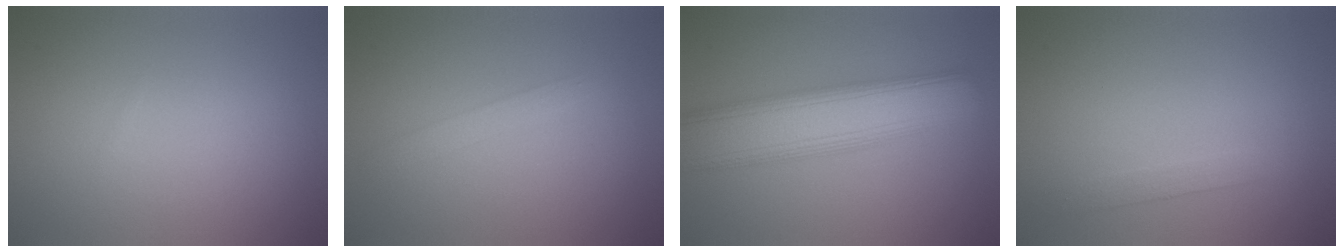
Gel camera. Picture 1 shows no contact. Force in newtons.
{"total": 1.2, "press": 1.2, "slide": 0.1}
{"total": 9.2, "press": 9.2, "slide": 0.3}
{"total": 1.3, "press": 1.3, "slide": 0.1}